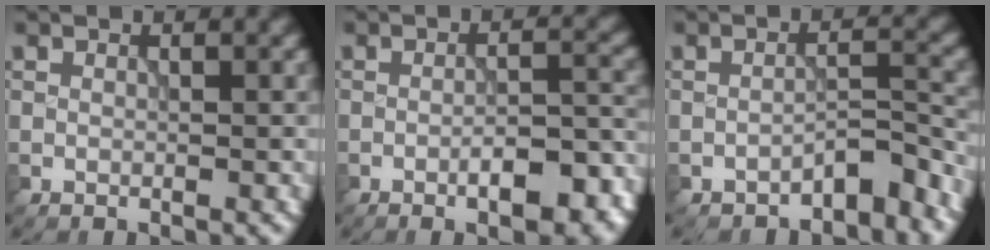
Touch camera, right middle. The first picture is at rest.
{"total": 6.0, "force": [-2.9, 2.0, 5.0], "torque": [-0.070, 0.005, -0.037]}
{"total": 3.2, "force": [-2.5, 0.9, 1.7], "torque": [-0.023, 0.013, -0.043]}